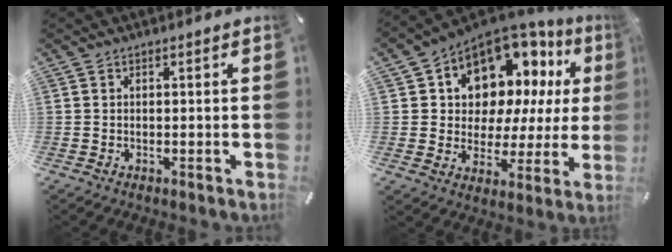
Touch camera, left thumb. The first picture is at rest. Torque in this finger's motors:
{"motor_torque": [1.97, 3.04, 2.28, -0.50, 0.19]}